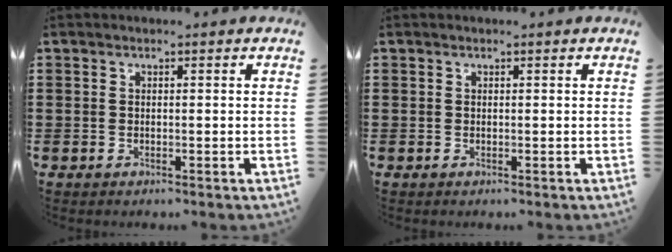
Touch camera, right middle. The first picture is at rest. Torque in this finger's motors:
{"motor_torque": [0.15, -0.17, 0.00, 0.01]}